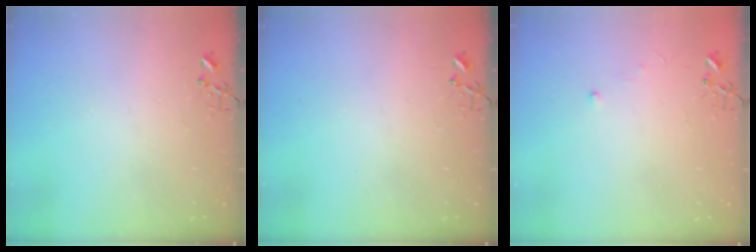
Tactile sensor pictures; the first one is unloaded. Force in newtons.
{"total": 0.0}
{"total": 4.4, "press": 4.3, "slide": 0.4}